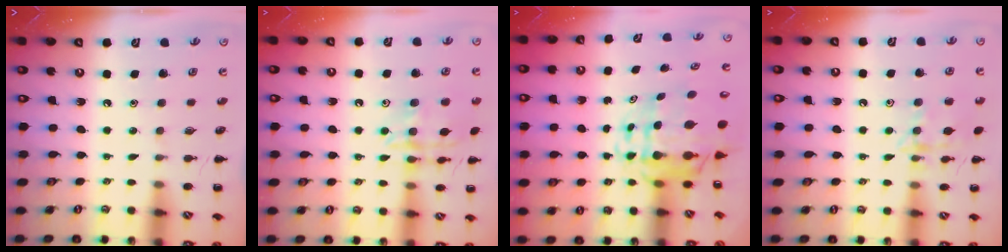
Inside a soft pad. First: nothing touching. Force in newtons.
{"total": 14.0, "press": 13.9, "slide": 0.7}
{"total": 9.2, "press": 8.8, "slide": 2.8}
{"total": 11.4, "press": 11.4, "slide": 0.7}